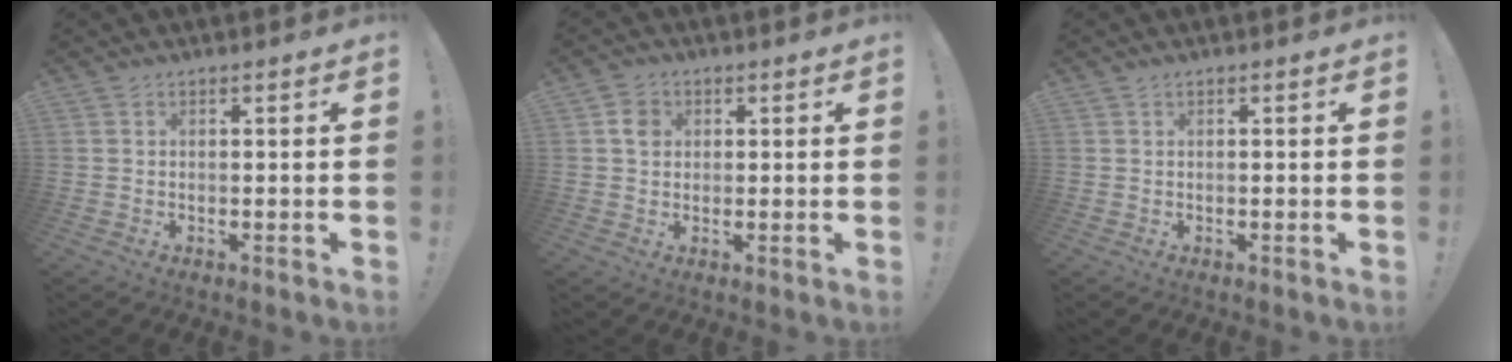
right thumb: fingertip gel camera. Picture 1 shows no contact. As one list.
[{"total": 4.1, "force": [1.1, 3.6, 1.5], "torque": [-0.020, 0.005, 0.019]}, {"total": 0.0}]